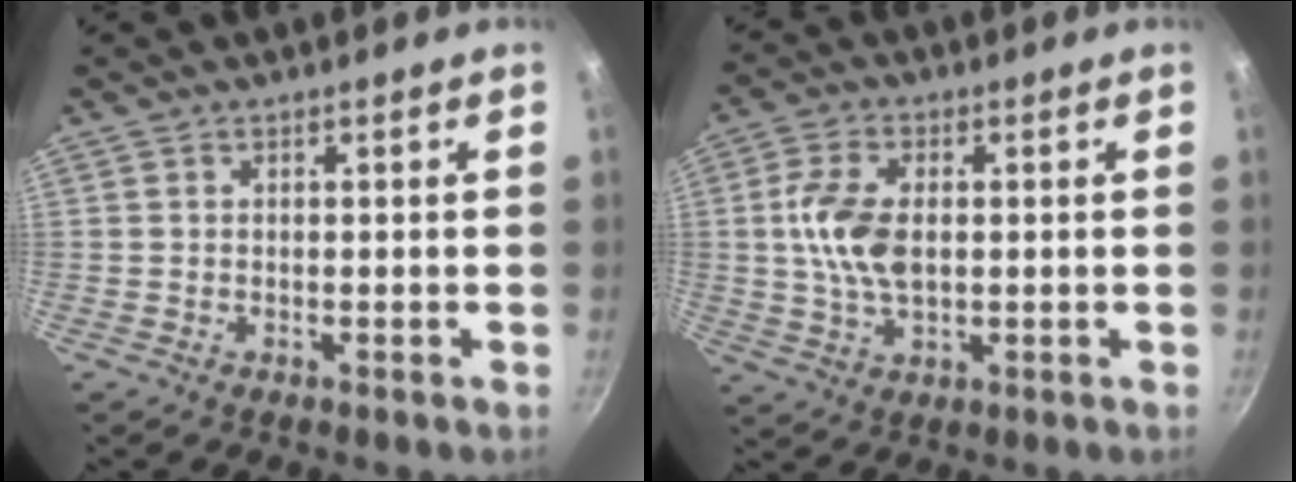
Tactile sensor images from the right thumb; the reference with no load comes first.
{"total": 9.5, "force": [0.6, 5.5, 7.7], "torque": [-0.147, 0.005, 0.010]}